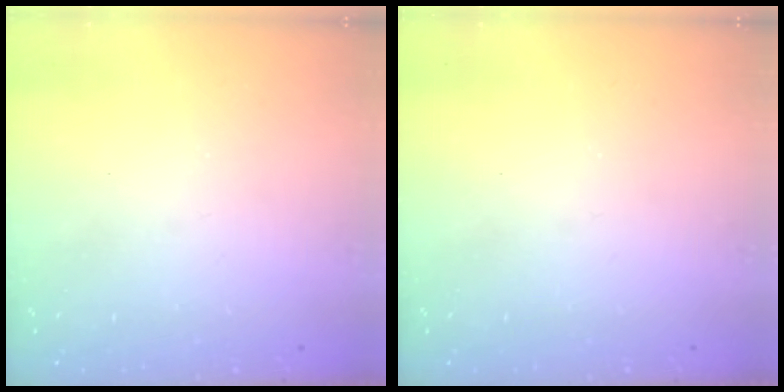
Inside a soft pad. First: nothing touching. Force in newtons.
{"total": 0.0}